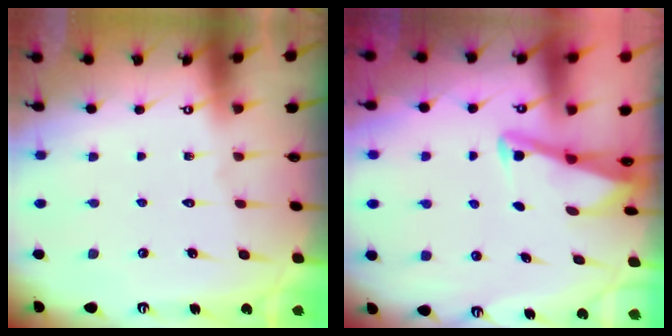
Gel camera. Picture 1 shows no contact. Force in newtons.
{"total": 2.9, "press": 2.9, "slide": 0.4}